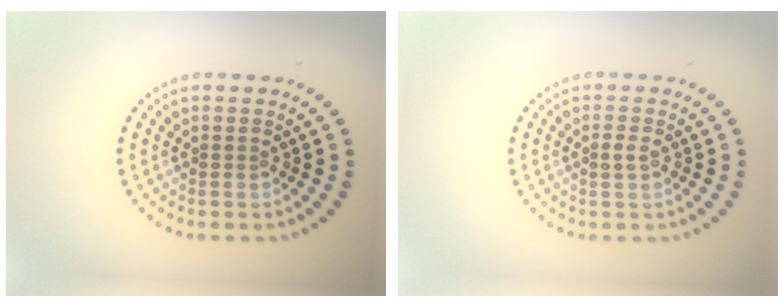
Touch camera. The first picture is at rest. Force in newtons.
{"total": 1.0, "press": 1.0, "slide": 0.2}